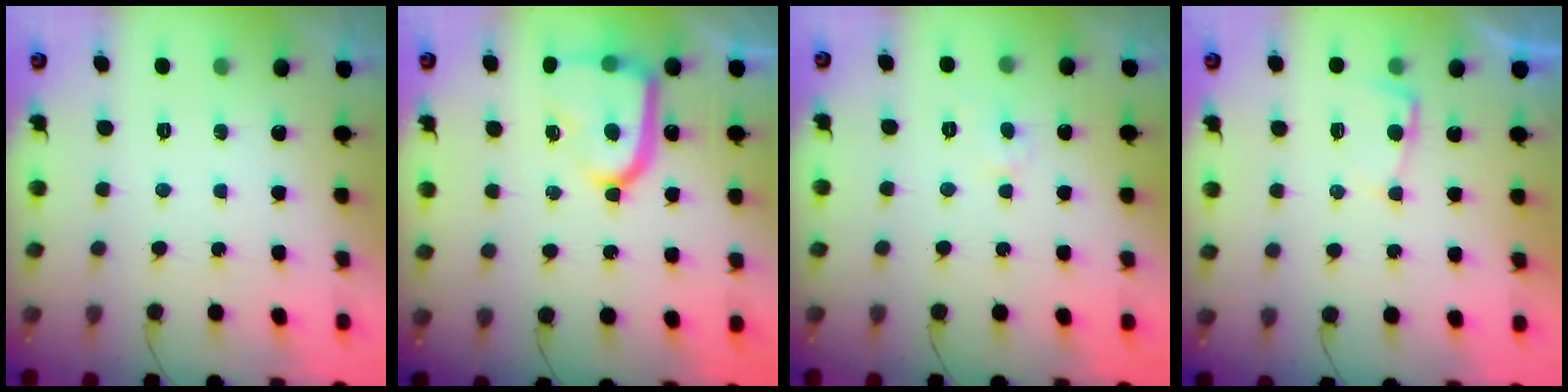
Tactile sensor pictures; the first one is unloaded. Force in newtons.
{"total": 16.3, "press": 16.2, "slide": 1.7}
{"total": 2.5, "press": 2.5, "slide": 0.2}
{"total": 2.9, "press": 2.9, "slide": 0.3}